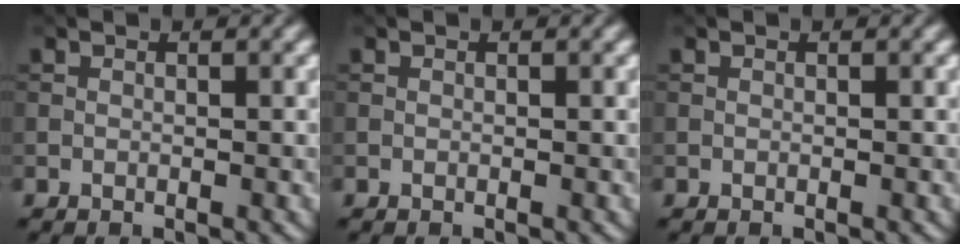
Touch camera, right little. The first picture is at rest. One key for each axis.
{"total": 0.0}
{"total": 0.0}